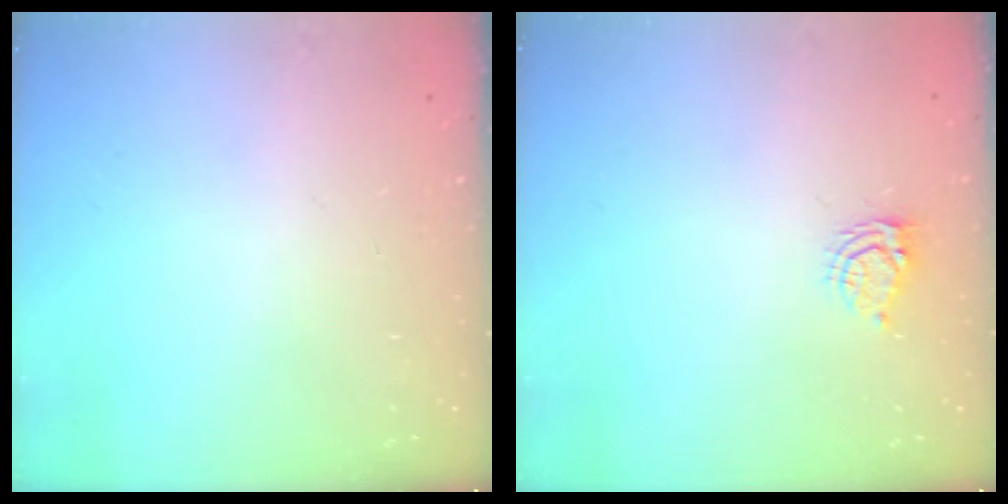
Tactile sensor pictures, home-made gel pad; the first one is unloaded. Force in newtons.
{"total": 5.0, "press": 4.9, "slide": 0.7}